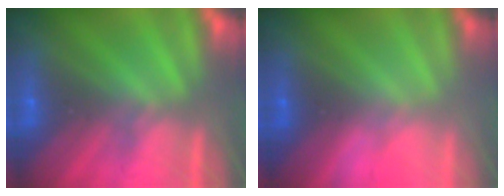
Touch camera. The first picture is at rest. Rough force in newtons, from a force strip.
{"total": 2.7}